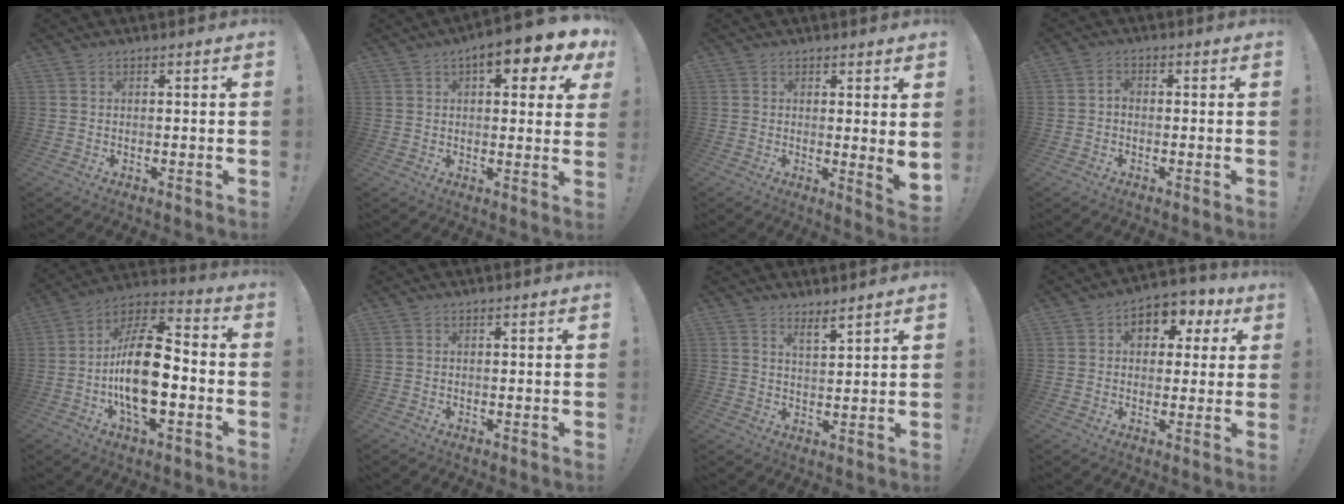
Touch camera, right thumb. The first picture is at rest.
{"total": 9.4, "force": [4.9, 3.3, 7.3], "torque": [-0.088, -0.023, 0.078]}
{"total": 4.0, "force": [1.4, 0.4, 3.7], "torque": [-0.032, -0.024, 0.026]}
{"total": 1.6, "force": [-0.9, 1.1, 0.9], "torque": [-0.014, 0.008, -0.016]}
{"total": 20.1, "force": [-4.3, 9.2, 17.3], "torque": [-0.325, 0.025, -0.070]}
{"total": 0.0}
{"total": 3.9, "force": [3.5, 0.2, 1.8], "torque": [-0.024, -0.026, 0.057]}
{"total": 8.3, "force": [2.1, 6.4, 4.8], "torque": [-0.052, -0.004, 0.040]}